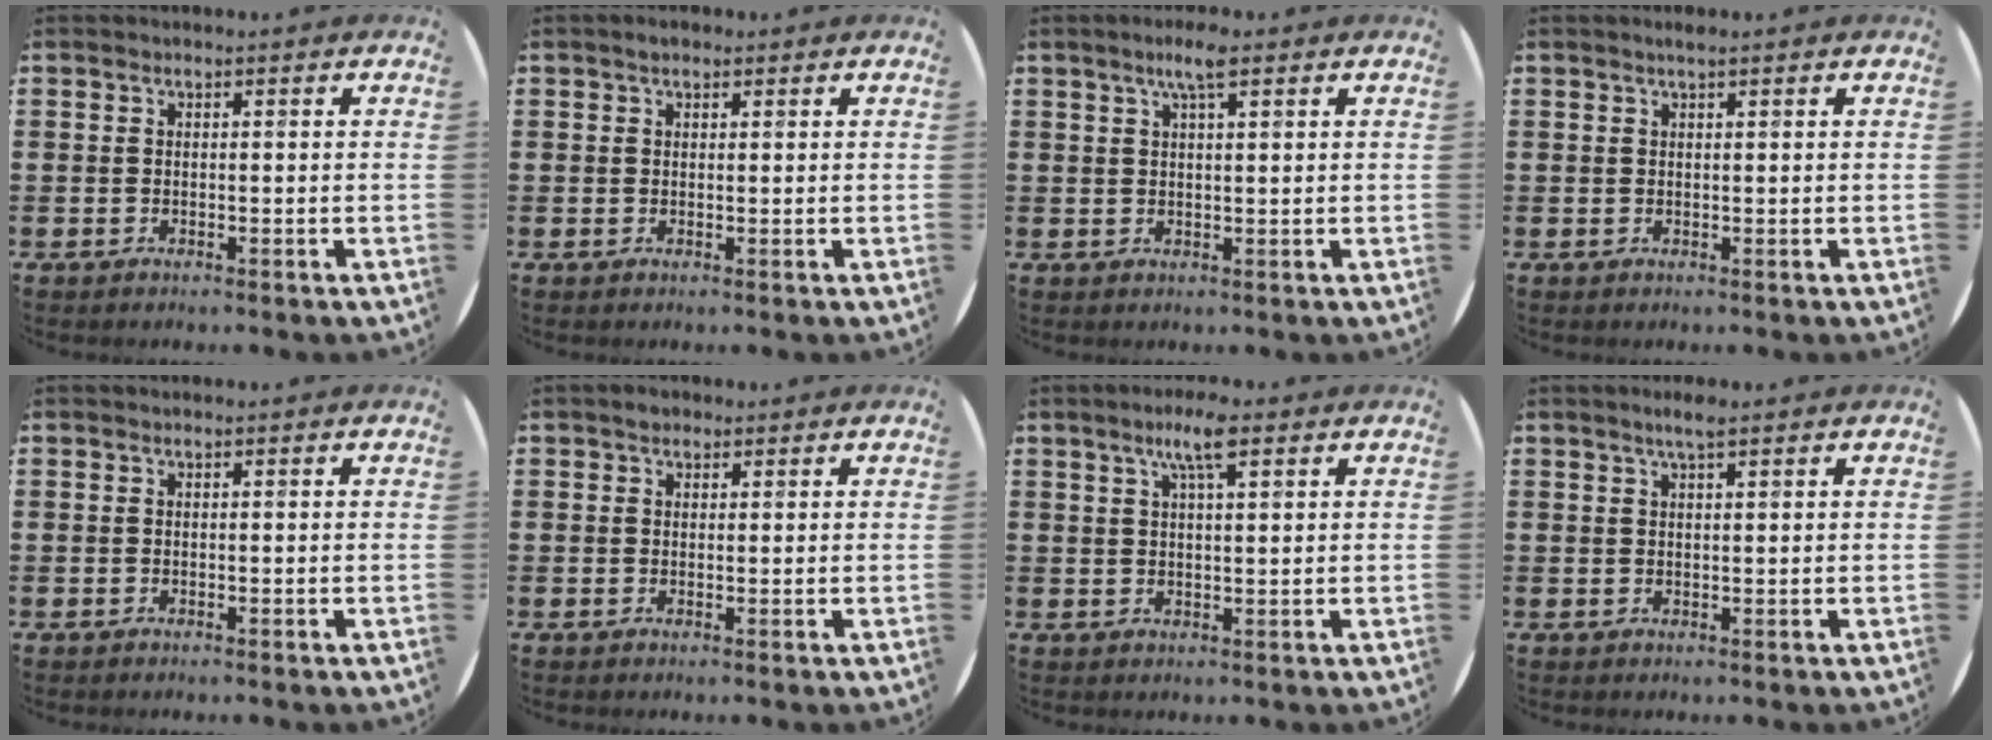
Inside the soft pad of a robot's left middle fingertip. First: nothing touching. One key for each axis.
{"total": 1.1, "fx": 0.9, "fy": 0.5, "fz": 0.4, "tx": -0.001, "ty": 0.002, "tz": 0.014}
{"total": 3.7, "fx": 2.5, "fy": 0.6, "fz": 2.8, "tx": -0.058, "ty": 0.008, "tz": 0.041}
{"total": 1.0, "fx": 0.8, "fy": 0.0, "fz": 0.6, "tx": -0.011, "ty": 0.001, "tz": 0.014}
{"total": 0.0}
{"total": 1.2, "fx": 1.0, "fy": 0.6, "fz": 0.2, "tx": 0.004, "ty": 0.002, "tz": 0.017}
{"total": 5.1, "fx": 3.2, "fy": 1.0, "fz": 3.8, "tx": -0.073, "ty": 0.007, "tz": 0.052}
{"total": 2.6, "fx": 2.0, "fy": 0.3, "fz": 1.7, "tx": -0.036, "ty": 0.005, "tz": 0.034}